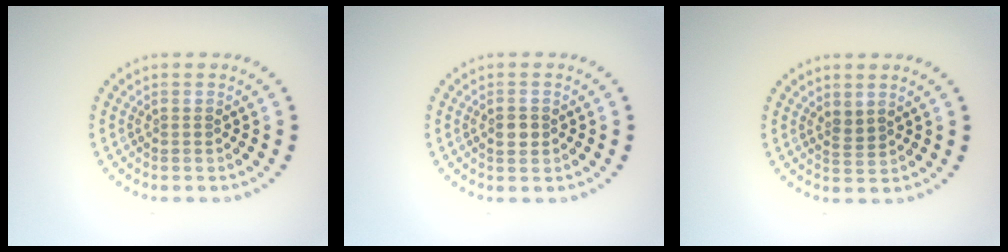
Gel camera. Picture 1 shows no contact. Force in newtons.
{"total": 1.5, "press": 1.5, "slide": 0.3}
{"total": 1.2, "press": 0.9, "slide": 0.7}